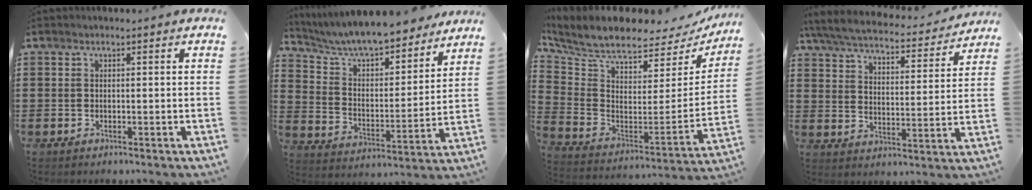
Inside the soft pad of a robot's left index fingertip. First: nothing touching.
{"total": 7.4, "force": [7.1, 0.6, 2.0], "torque": [-0.073, -0.056, 0.121]}
{"total": 7.5, "force": [6.5, 1.7, 3.2], "torque": [-0.098, -0.062, 0.112]}
{"total": 5.5, "force": [5.1, 0.4, 2.0], "torque": [-0.064, -0.033, 0.084]}